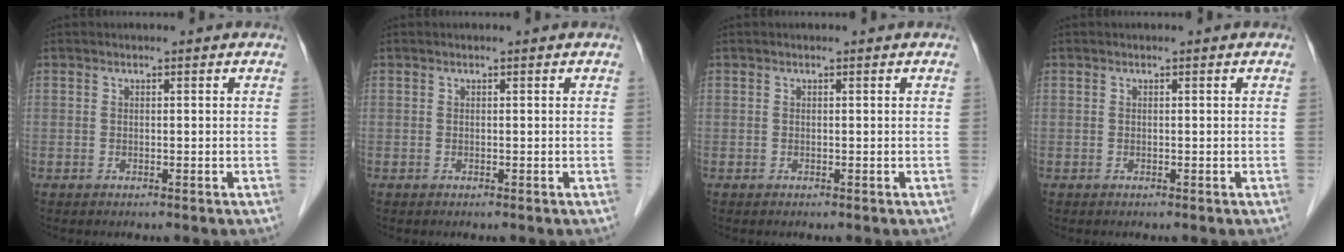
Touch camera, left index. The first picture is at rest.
{"total": 0.0}
{"total": 0.0}
{"total": 0.0}